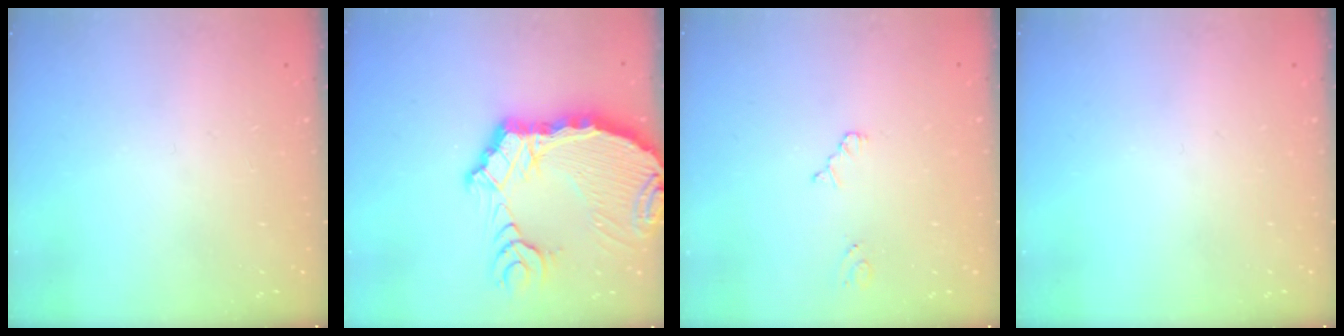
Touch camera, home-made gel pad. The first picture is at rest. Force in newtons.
{"total": 16.2, "press": 16.0, "slide": 2.4}
{"total": 2.5, "press": 2.5, "slide": 0.4}
{"total": 0.0}